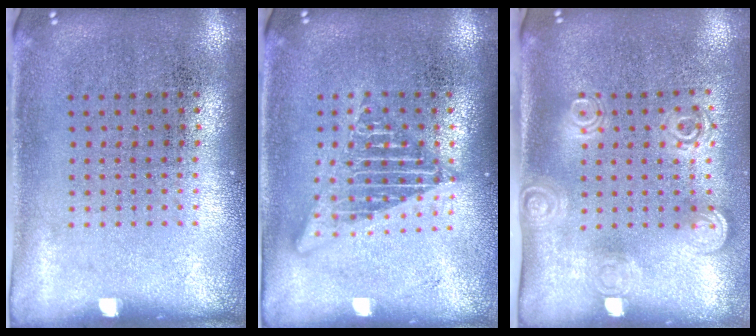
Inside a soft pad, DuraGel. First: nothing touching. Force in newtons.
{"total": 2.6, "press": 2.6, "slide": 0.3}
{"total": 1.7, "press": 1.3, "slide": 1.1}